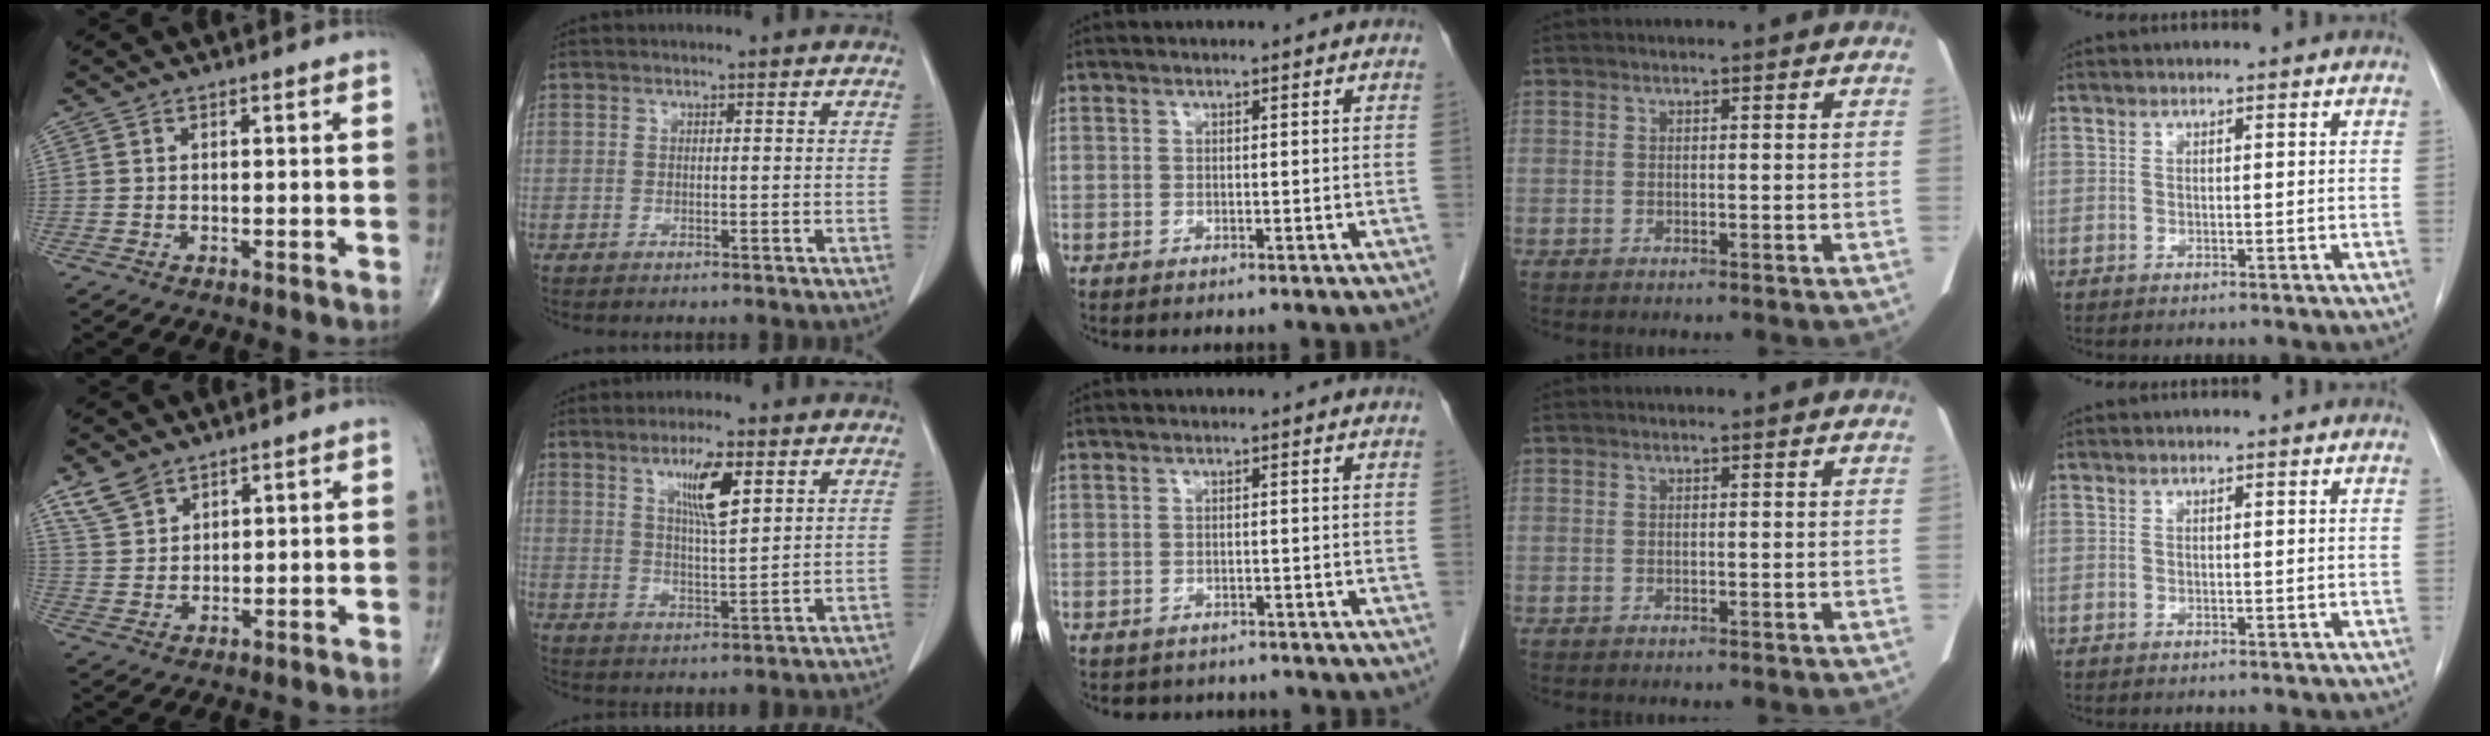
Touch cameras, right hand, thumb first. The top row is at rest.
{"thumb": {"total": 5.6, "force": [4.1, 3.2, 2.1], "torque": [-0.033, -0.016, 0.089]}, "index": {"total": 7.1, "force": [3.4, 0.9, 6.2], "torque": [-0.111, -0.005, 0.060]}, "middle": {"total": 3.6, "force": [-3.2, 1.6, 0.4], "torque": [-0.013, 0.000, -0.039]}}